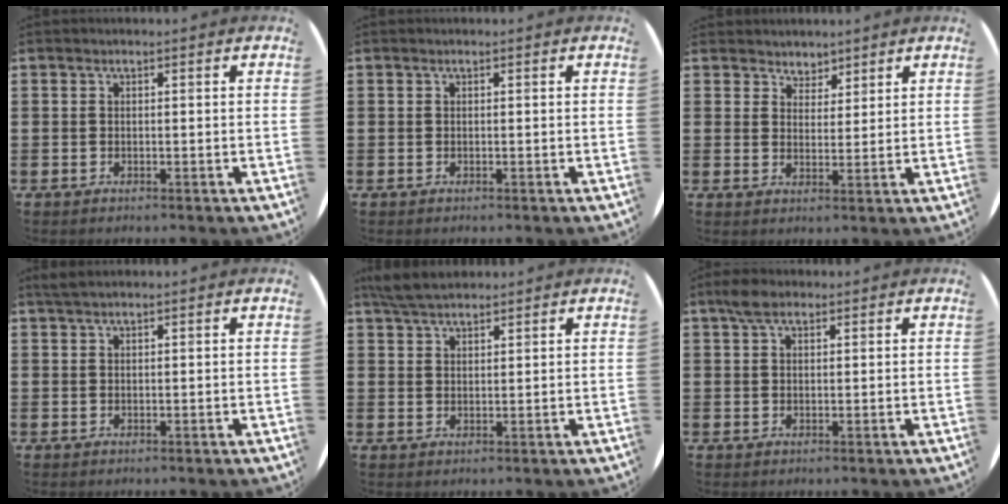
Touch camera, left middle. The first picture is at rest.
{"total": 0.0}
{"total": 3.3, "force": [3.0, 1.5, -0.3], "torque": [-0.002, -0.004, 0.057]}
{"total": 1.1, "force": [1.0, 0.1, 0.6], "torque": [-0.013, 0.003, 0.018]}
{"total": 4.4, "force": [3.9, 1.0, 1.7], "torque": [-0.042, -0.002, 0.073]}
{"total": 2.9, "force": [2.1, 1.4, 1.5], "torque": [-0.026, 0.004, 0.036]}